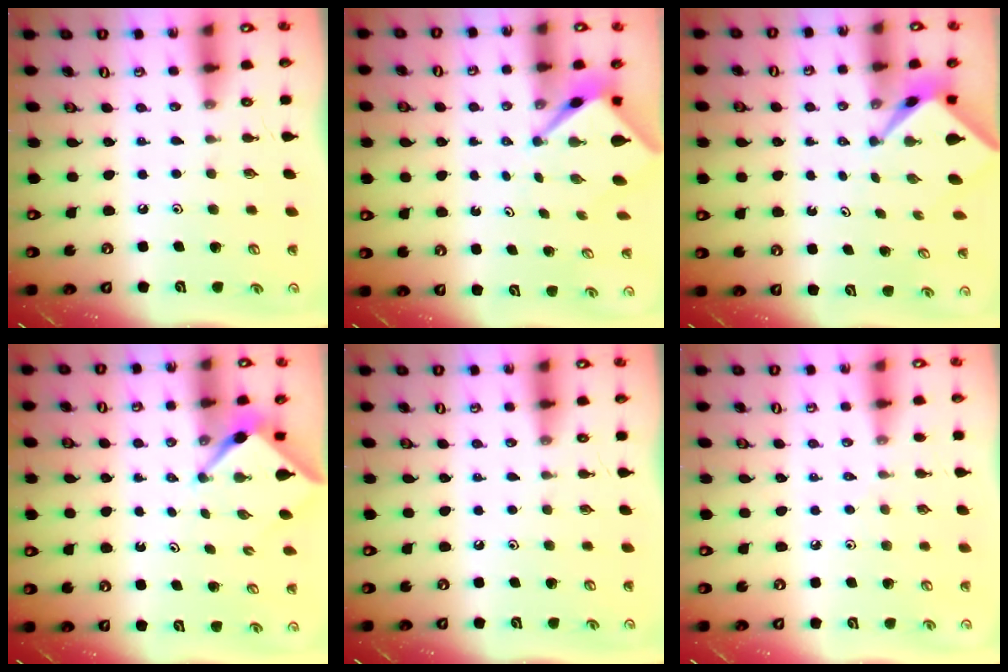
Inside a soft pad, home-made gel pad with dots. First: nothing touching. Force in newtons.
{"total": 3.5, "press": 3.5, "slide": 0.2}
{"total": 2.4, "press": 2.4, "slide": 0.2}
{"total": 3.0, "press": 3.0, "slide": 0.3}
{"total": 0.0}
{"total": 2.5, "press": 2.5, "slide": 0.4}